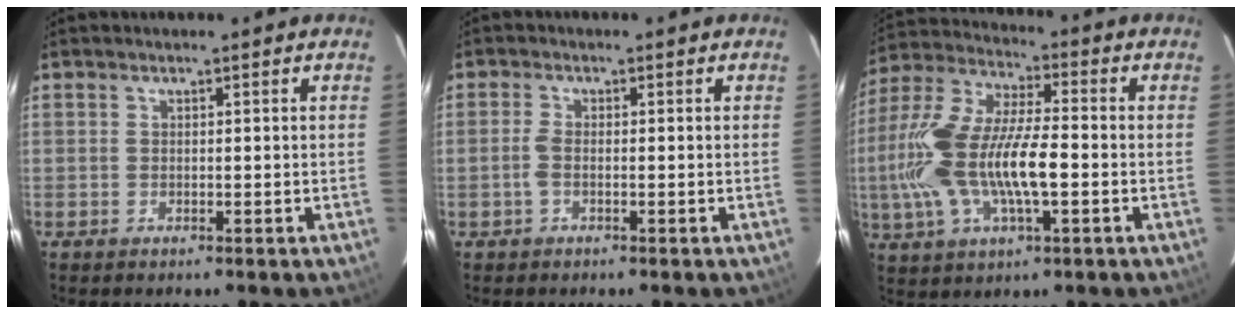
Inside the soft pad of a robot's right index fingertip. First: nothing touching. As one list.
[{"total": 1.9, "force": [-0.6, 0.6, 1.7], "torque": [-0.040, 0.002, -0.013]}, {"total": 19.1, "force": [-3.1, 6.8, 17.6], "torque": [-0.363, -0.003, -0.061]}]